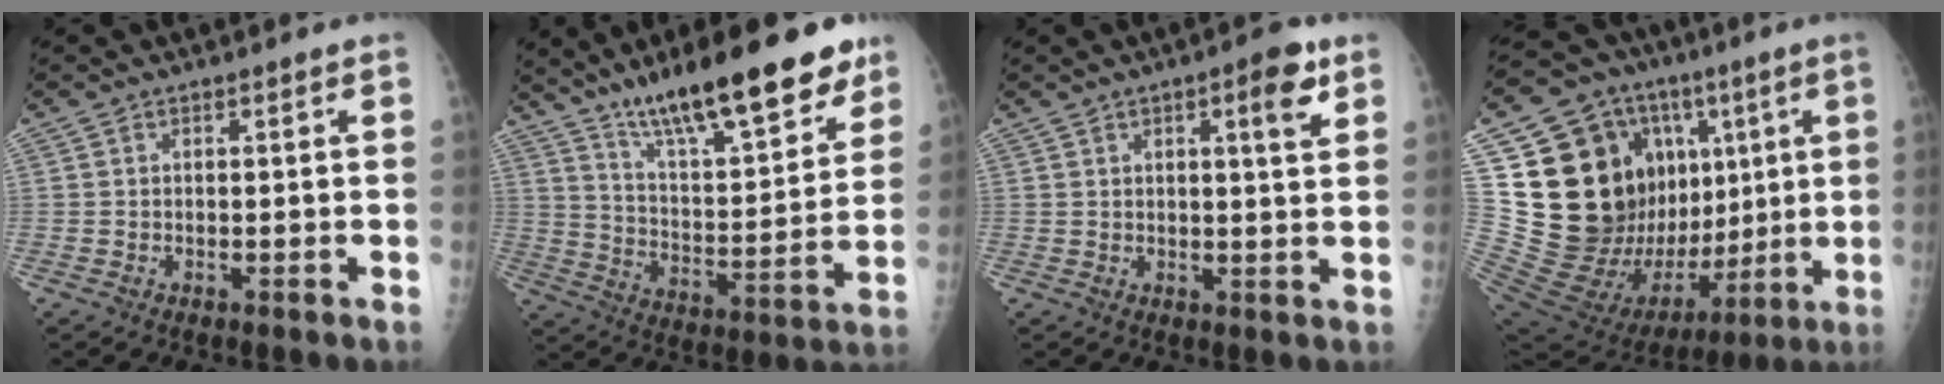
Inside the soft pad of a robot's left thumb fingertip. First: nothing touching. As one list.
[{"total": 22.2, "force": [15.7, 5.7, 14.6], "torque": [-0.198, -0.068, 0.258]}, {"total": 6.0, "force": [3.0, 1.6, 5.0], "torque": [-0.059, -0.011, 0.035]}, {"total": 33.4, "force": [5.9, 20.9, 25.4], "torque": [-0.406, 0.015, 0.119]}]